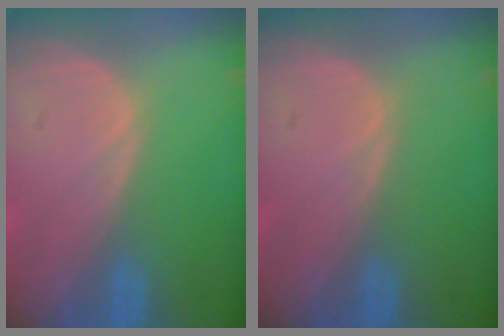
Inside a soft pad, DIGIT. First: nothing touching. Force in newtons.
{"total": 0.0}